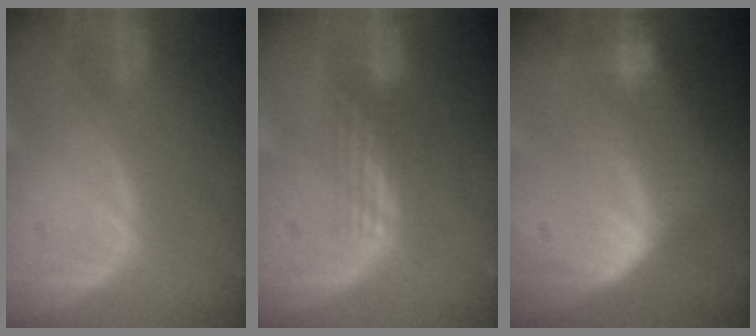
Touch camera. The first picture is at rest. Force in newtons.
{"total": 3.4, "press": 2.8, "slide": 1.9}
{"total": 7.8, "press": 6.9, "slide": 3.7}